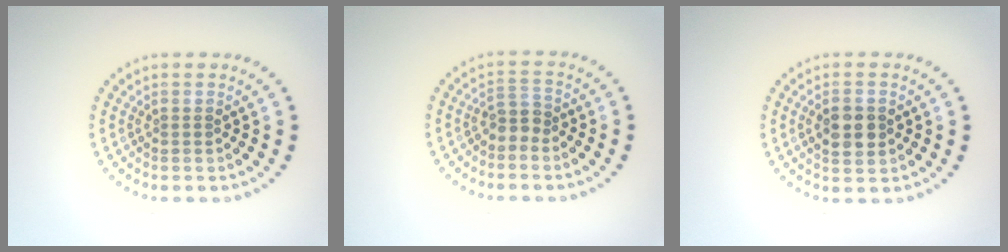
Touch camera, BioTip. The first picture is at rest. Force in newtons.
{"total": 1.8, "press": 1.4, "slide": 1.2}
{"total": 3.2, "press": 3.2, "slide": 0.0}